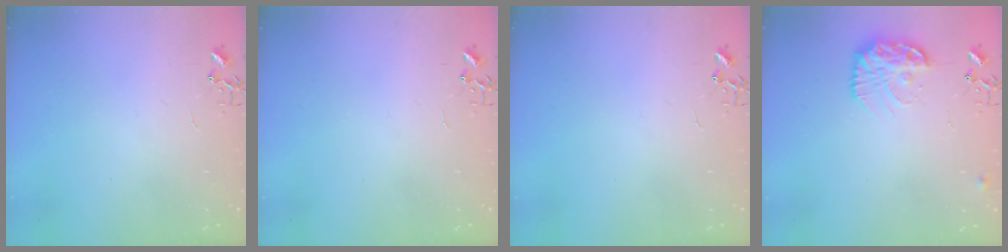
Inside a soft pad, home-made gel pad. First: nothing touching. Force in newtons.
{"total": 0.0}
{"total": 0.0}
{"total": 15.5, "press": 15.5, "slide": 1.1}